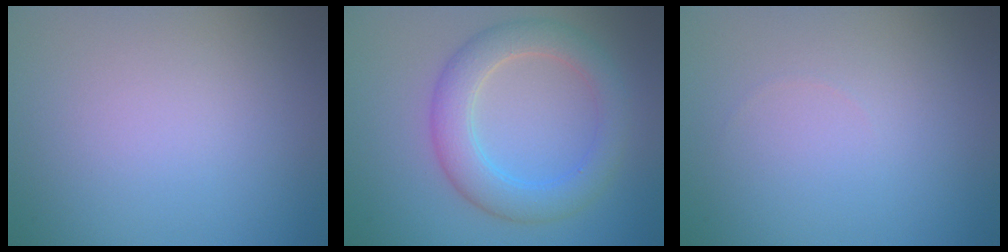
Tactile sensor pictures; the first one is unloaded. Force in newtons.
{"total": 5.1, "press": 5.0, "slide": 0.3}
{"total": 0.0}